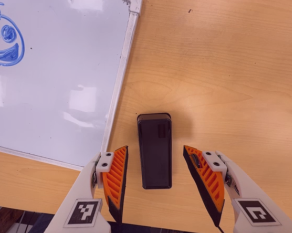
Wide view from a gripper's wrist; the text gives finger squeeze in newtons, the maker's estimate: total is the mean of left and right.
{"total": 0.0}